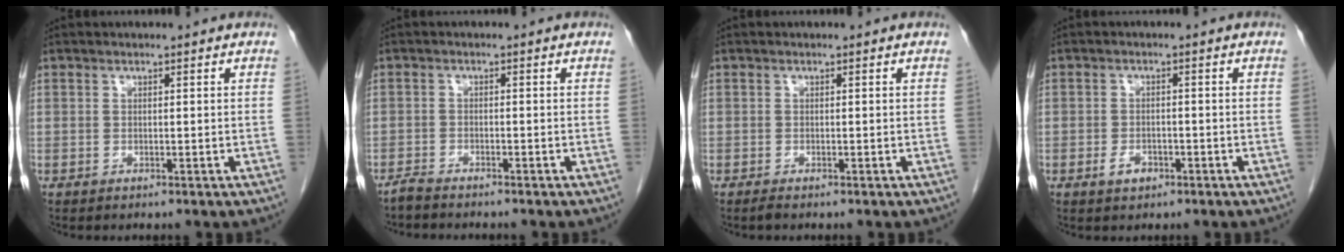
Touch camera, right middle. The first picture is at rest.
{"total": 2.9, "force": [-2.7, 0.5, 0.9], "torque": [-0.019, -0.006, -0.040]}
{"total": 0.6, "force": [-0.5, 0.0, 0.3], "torque": [-0.011, -0.002, -0.010]}
{"total": 2.4, "force": [-1.3, 1.5, 1.4], "torque": [-0.026, 0.003, -0.015]}